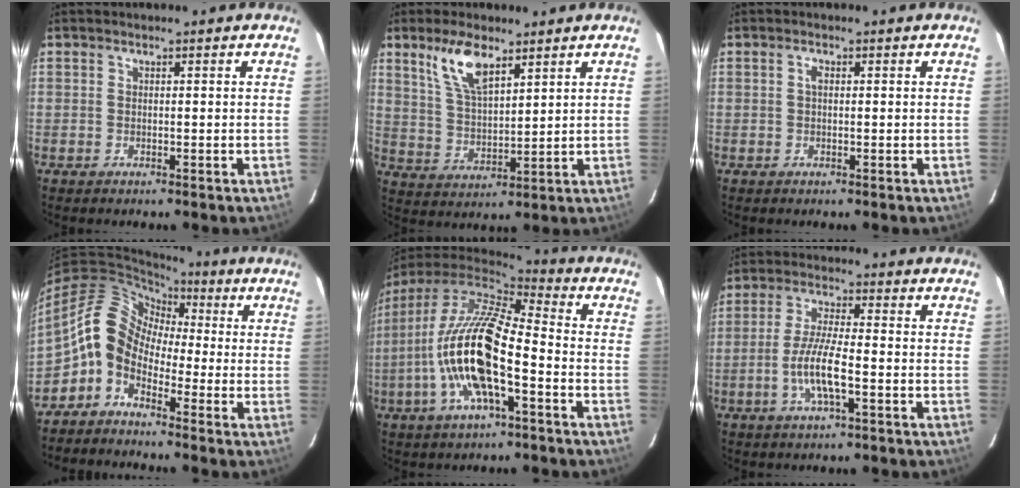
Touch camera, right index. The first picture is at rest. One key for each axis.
{"total": 9.0, "fx": 5.7, "fy": 3.3, "fz": 6.1, "tx": -0.117, "ty": 0.007, "tz": 0.119}
{"total": 0.9, "fx": 0.1, "fy": 0.5, "fz": 0.8, "tx": -0.015, "ty": 0.004, "tz": 0.001}
{"total": 9.4, "fx": -2.8, "fy": 7.1, "fz": 5.4, "tx": -0.100, "ty": 0.025, "tz": -0.077}
{"total": 18.6, "fx": -5.6, "fy": 5.5, "fz": 16.8, "tx": -0.321, "ty": -0.020, "tz": -0.114}
{"total": 8.1, "fx": -2.7, "fy": 1.2, "fz": 7.6, "tx": -0.152, "ty": -0.003, "tz": -0.054}